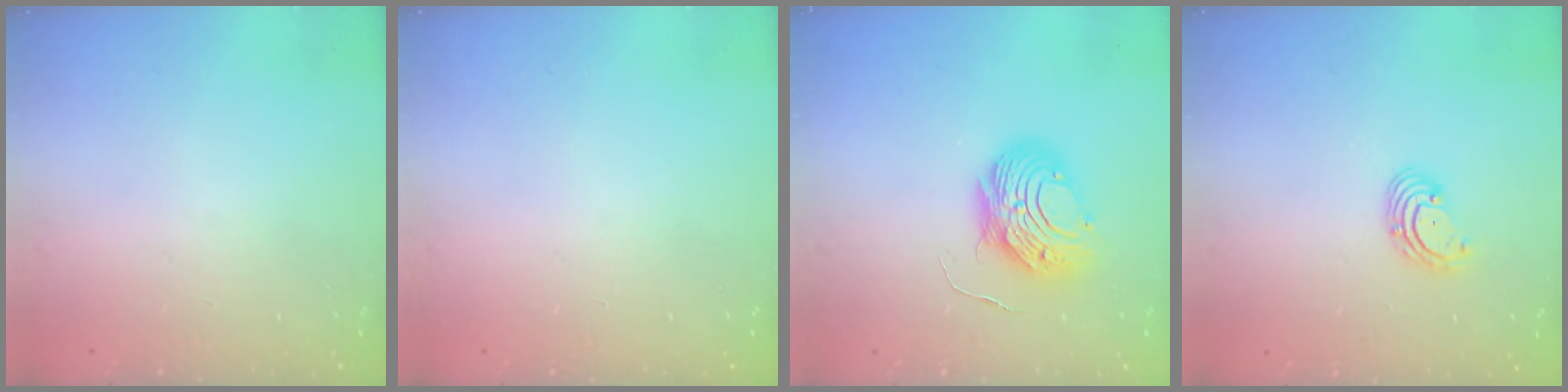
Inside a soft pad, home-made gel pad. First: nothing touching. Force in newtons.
{"total": 0.0}
{"total": 9.4, "press": 9.4, "slide": 1.0}
{"total": 2.9, "press": 2.9, "slide": 0.1}